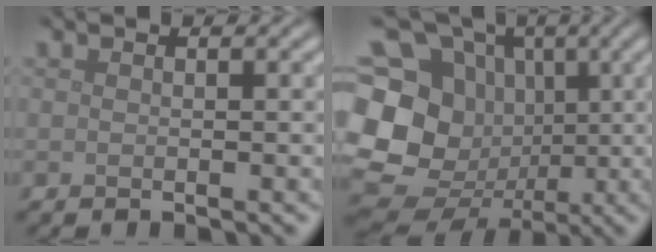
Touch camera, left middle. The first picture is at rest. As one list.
[{"total": 20.2, "force": [-1.4, 18.4, 8.3], "torque": [-0.204, 0.005, -0.047]}]